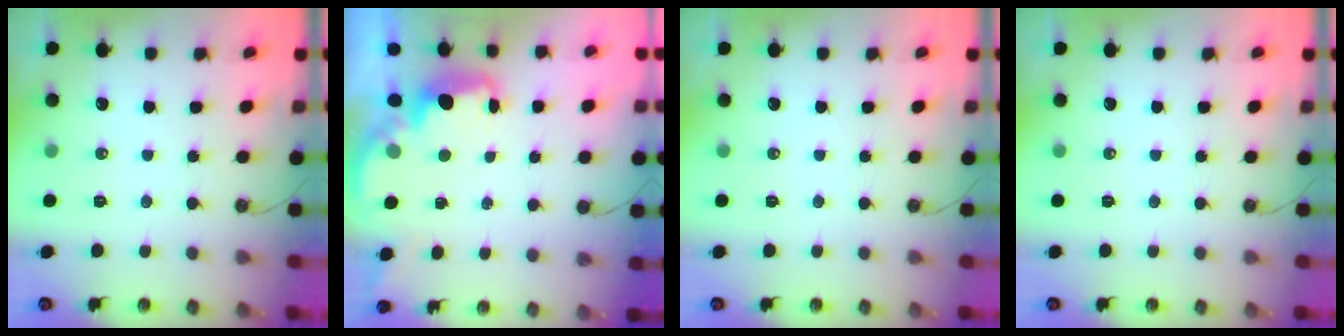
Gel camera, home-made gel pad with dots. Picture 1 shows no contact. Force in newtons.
{"total": 2.1, "press": 2.0, "slide": 0.7}
{"total": 0.0}
{"total": 0.0}